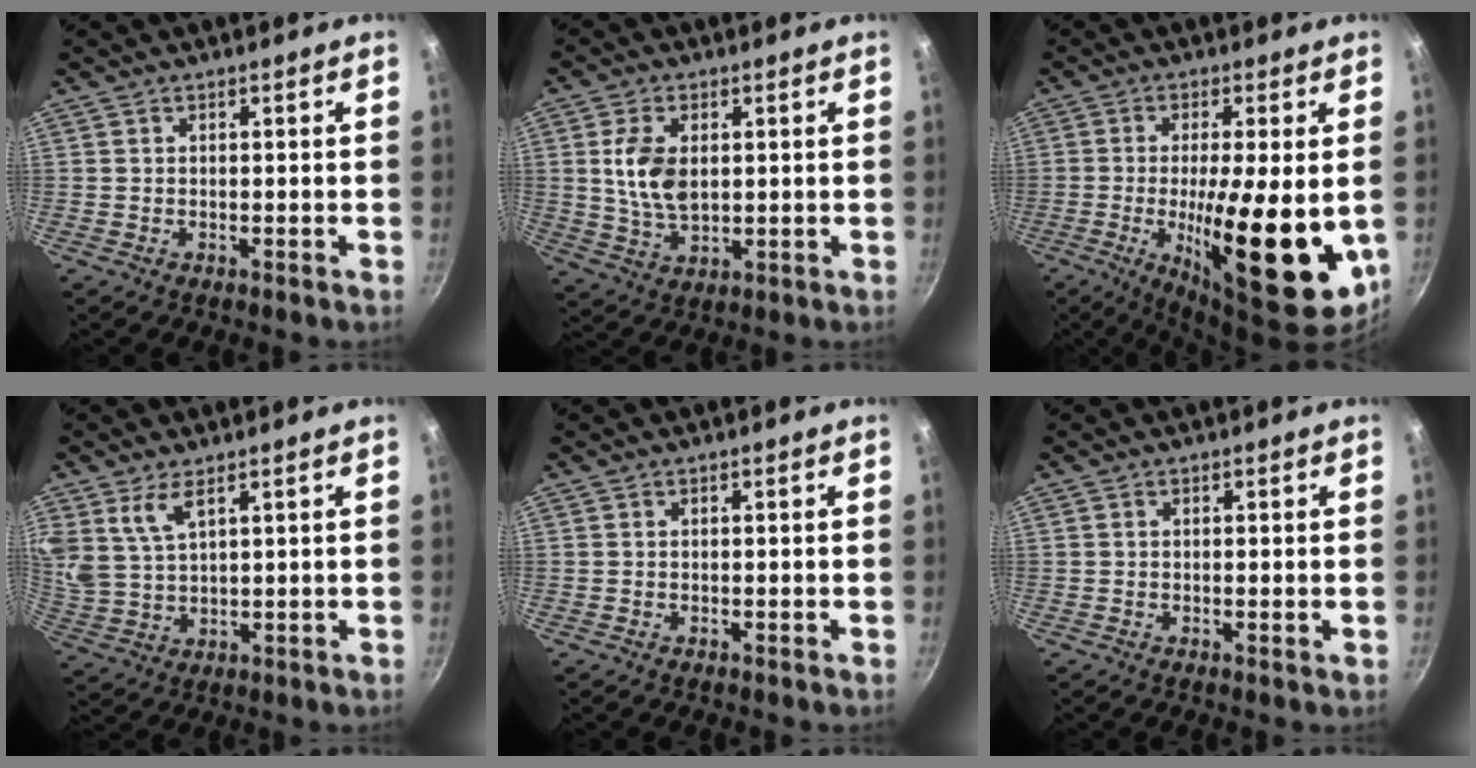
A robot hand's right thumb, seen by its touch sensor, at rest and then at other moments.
{"total": 8.8, "force": [1.5, 5.2, 6.9], "torque": [-0.128, -0.011, 0.032]}
{"total": 20.3, "force": [-2.8, 6.0, 19.2], "torque": [-0.282, -0.010, -0.035]}
{"total": 6.6, "force": [3.7, 3.0, 4.5], "torque": [-0.087, -0.025, 0.085]}
{"total": 0.0}
{"total": 0.6, "force": [-0.1, 0.0, 0.6], "torque": [-0.009, -0.002, -0.003]}